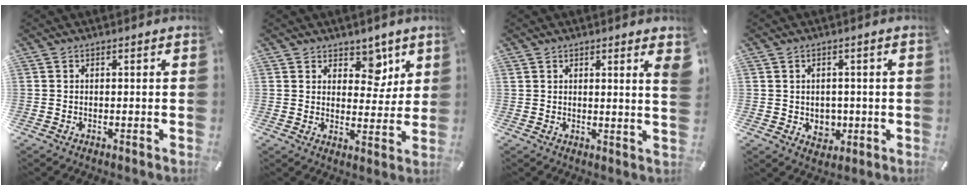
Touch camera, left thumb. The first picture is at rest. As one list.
[{"total": 7.6, "force": [4.5, 5.3, 3.0], "torque": [-0.017, -0.029, 0.073]}, {"total": 3.6, "force": [1.8, 0.2, 3.1], "torque": [-0.038, -0.012, 0.026]}, {"total": 4.6, "force": [-0.1, 4.3, 1.8], "torque": [-0.002, -0.003, -0.004]}]